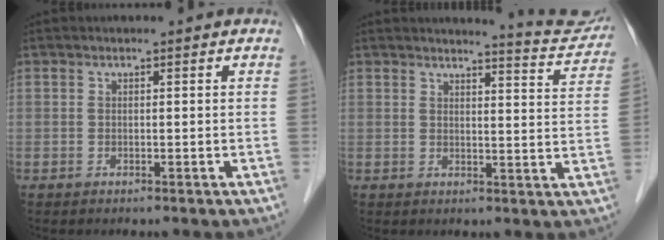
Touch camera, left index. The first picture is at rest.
{"total": 7.9, "force": [7.9, 0.1, 0.7], "torque": [-0.011, -0.035, 0.077]}